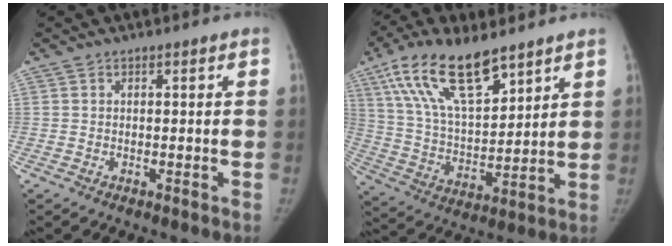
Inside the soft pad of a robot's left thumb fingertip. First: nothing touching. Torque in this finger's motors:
{"motor_torque": [0.47, 0.45, 1.64, -1.15, 0.58]}